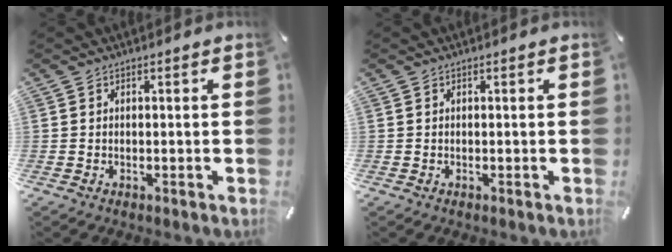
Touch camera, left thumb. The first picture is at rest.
{"total": 0.0}